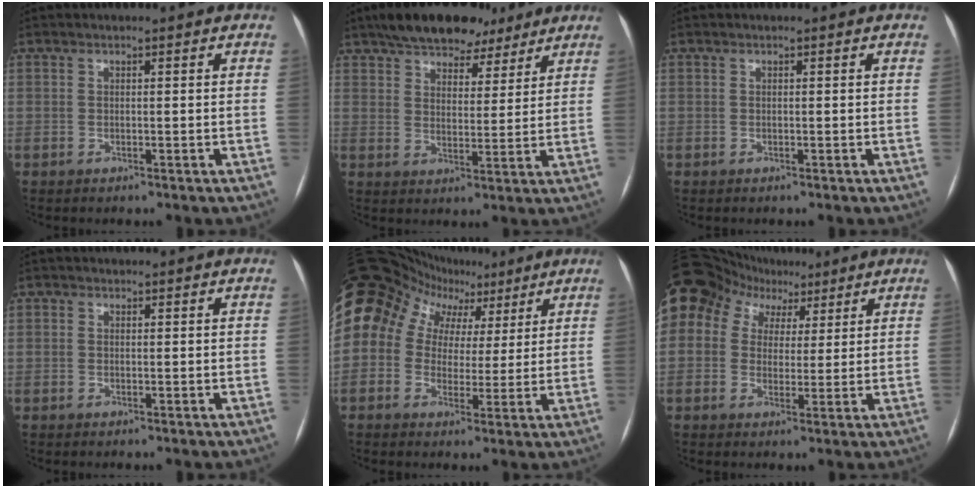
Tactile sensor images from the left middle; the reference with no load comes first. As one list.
[{"total": 14.1, "force": [10.8, 6.4, 6.4], "torque": [-0.099, 0.035, 0.164]}, {"total": 0.0}, {"total": 1.5, "force": [-0.7, -1.1, -0.7], "torque": [0.010, -0.010, -0.012]}, {"total": 14.6, "force": [6.6, 11.3, 6.5], "torque": [-0.136, 0.071, 0.110]}, {"total": 20.7, "force": [10.4, 15.8, 8.4], "torque": [-0.259, 0.100, 0.196]}]